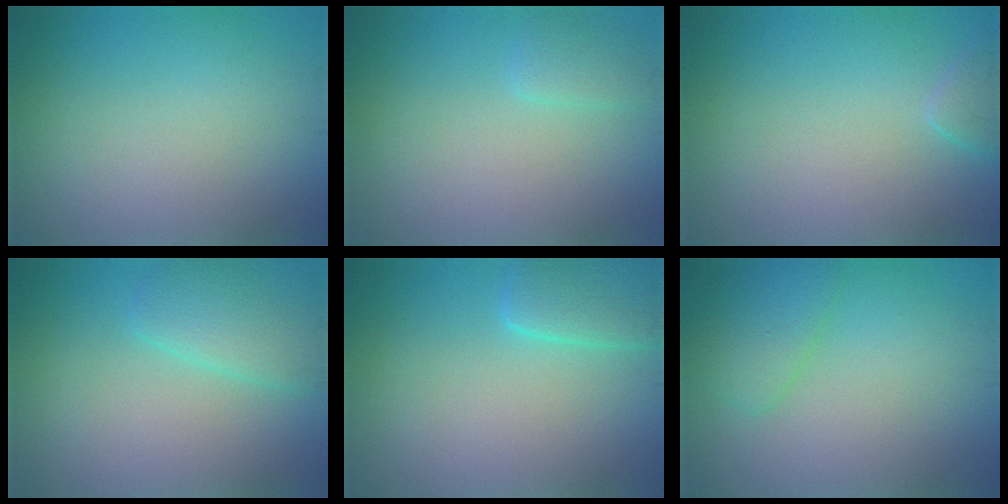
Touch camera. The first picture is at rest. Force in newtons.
{"total": 1.4, "press": 1.4, "slide": 0.1}
{"total": 1.5, "press": 1.5, "slide": 0.2}
{"total": 3.6, "press": 3.5, "slide": 0.2}
{"total": 3.4, "press": 3.4, "slide": 0.4}
{"total": 2.7, "press": 2.6, "slide": 0.2}